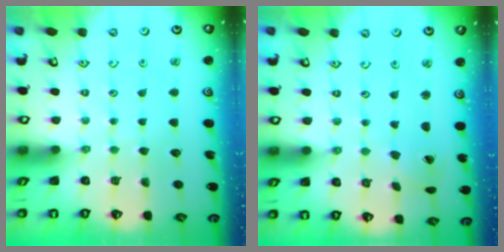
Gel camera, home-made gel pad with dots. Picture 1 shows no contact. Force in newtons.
{"total": 1.7, "press": 1.7, "slide": 0.1}